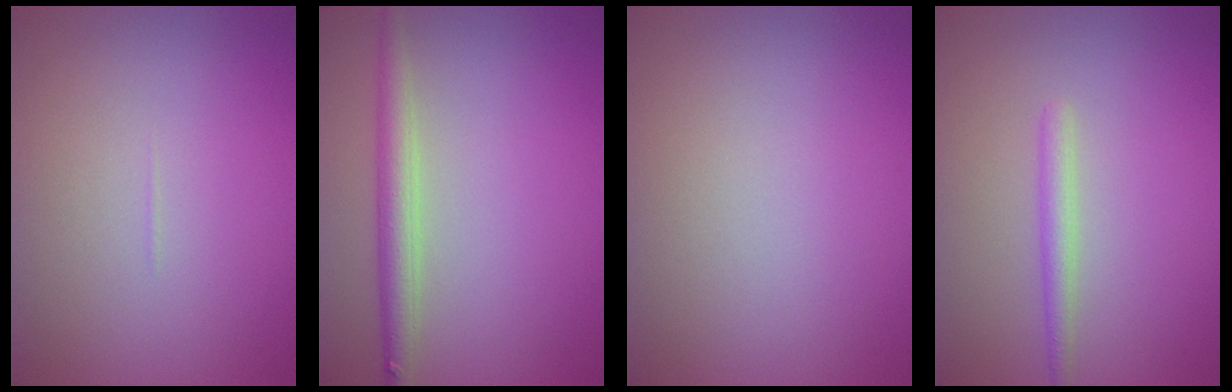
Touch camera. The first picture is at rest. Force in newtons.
{"total": 3.0, "press": 3.0, "slide": 0.1}
{"total": 0.0}
{"total": 1.6, "press": 1.6, "slide": 0.1}